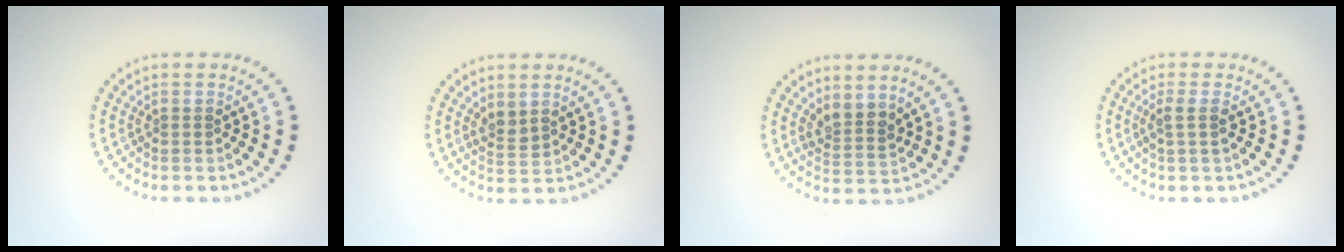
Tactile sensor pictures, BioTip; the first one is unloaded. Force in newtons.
{"total": 1.6, "press": 1.4, "slide": 0.8}
{"total": 2.4, "press": 1.9, "slide": 1.5}
{"total": 1.6, "press": 1.4, "slide": 0.9}